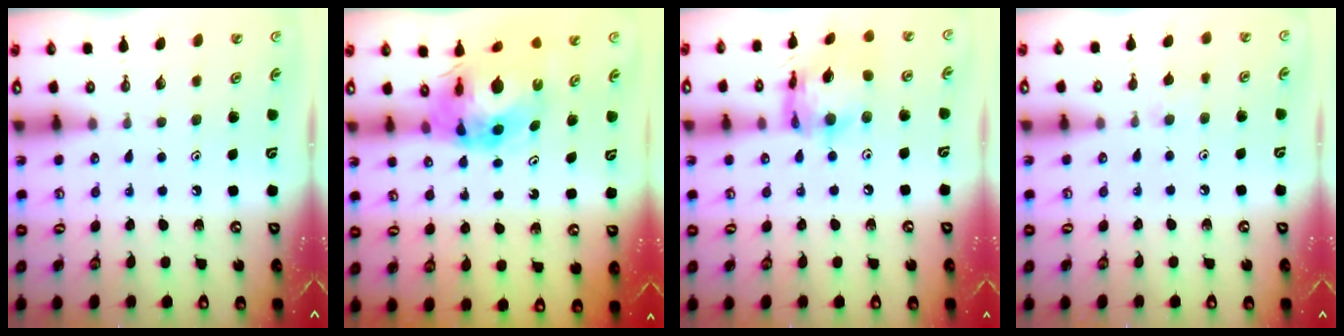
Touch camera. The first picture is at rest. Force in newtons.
{"total": 10.9, "press": 10.8, "slide": 1.2}
{"total": 14.0, "press": 14.0, "slide": 1.4}
{"total": 4.8, "press": 4.8, "slide": 0.7}